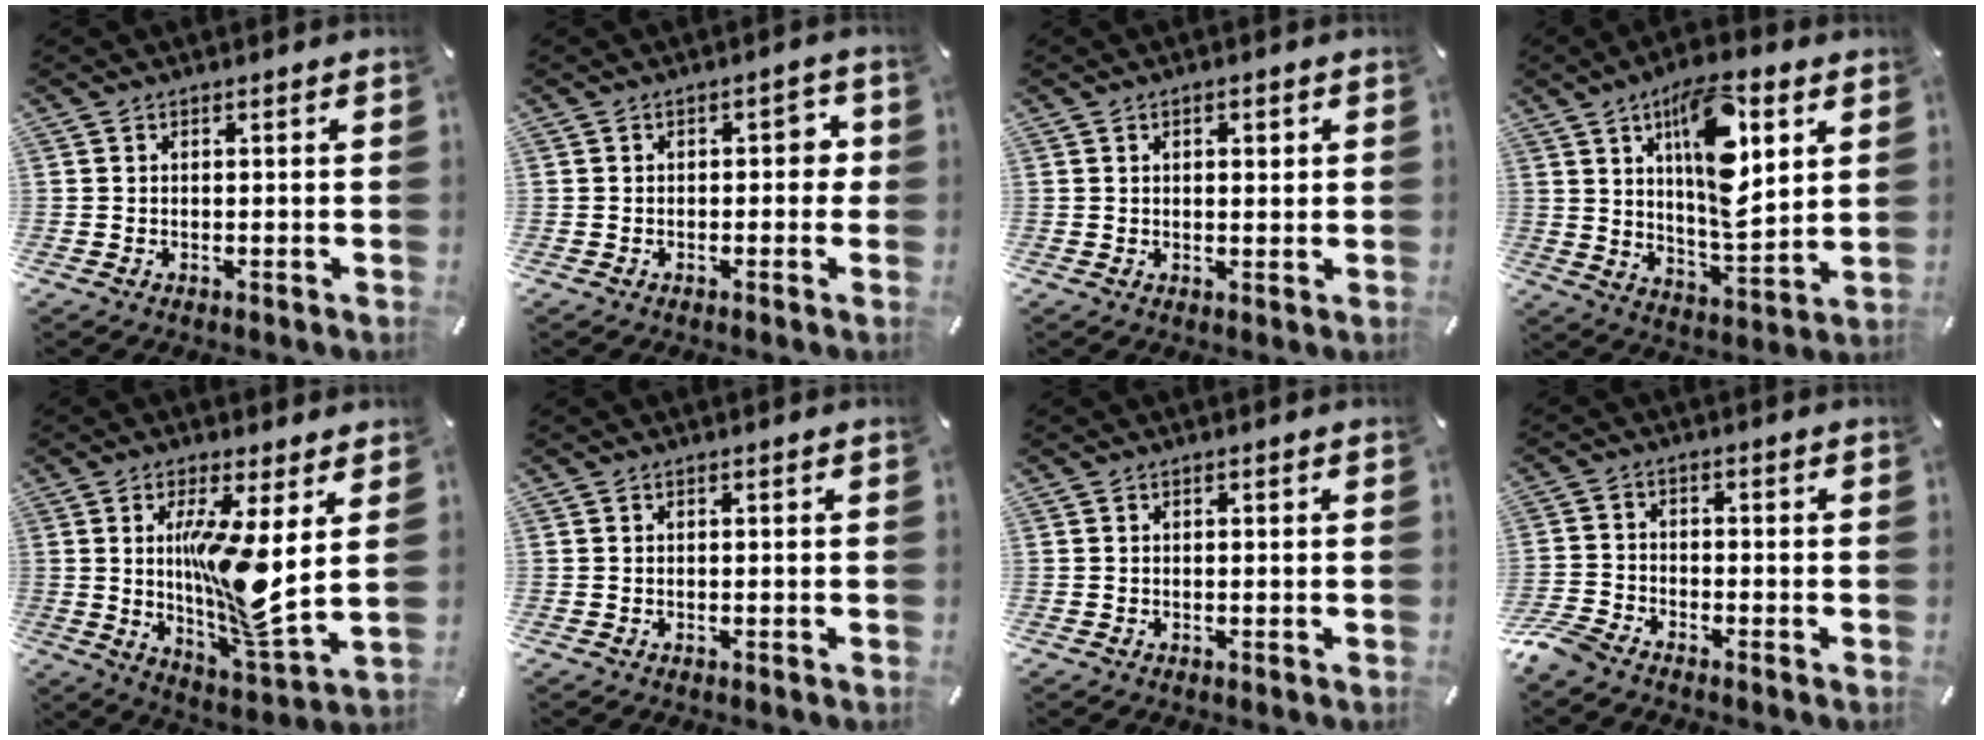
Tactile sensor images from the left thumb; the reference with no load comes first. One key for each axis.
{"total": 3.1, "fx": -0.5, "fy": 1.9, "fz": 2.4, "tx": -0.032, "ty": 0.007, "tz": -0.017}
{"total": 1.8, "fx": 0.6, "fy": 1.2, "fz": 1.3, "tx": -0.019, "ty": 0.005, "tz": 0.005}
{"total": 17.8, "fx": 7.2, "fy": 7.7, "fz": 14.4, "tx": -0.231, "ty": -0.024, "tz": 0.113}
{"total": 15.7, "fx": 2.4, "fy": 3.5, "fz": 15.1, "tx": -0.261, "ty": -0.037, "tz": 0.032}
{"total": 0.0}
{"total": 0.0}
{"total": 4.8, "fx": -4.1, "fy": 1.8, "fz": 1.8, "tx": -0.060, "ty": 0.008, "tz": -0.086}